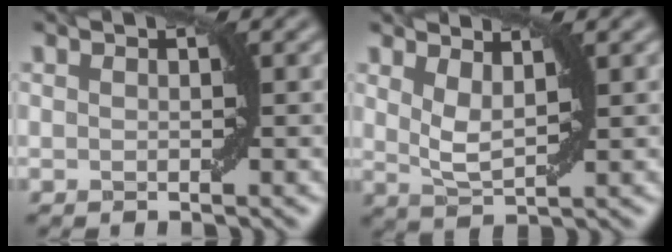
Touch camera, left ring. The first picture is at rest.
{"total": 2.4, "force": [1.7, 0.5, 1.7], "torque": [-0.040, -0.004, 0.031]}